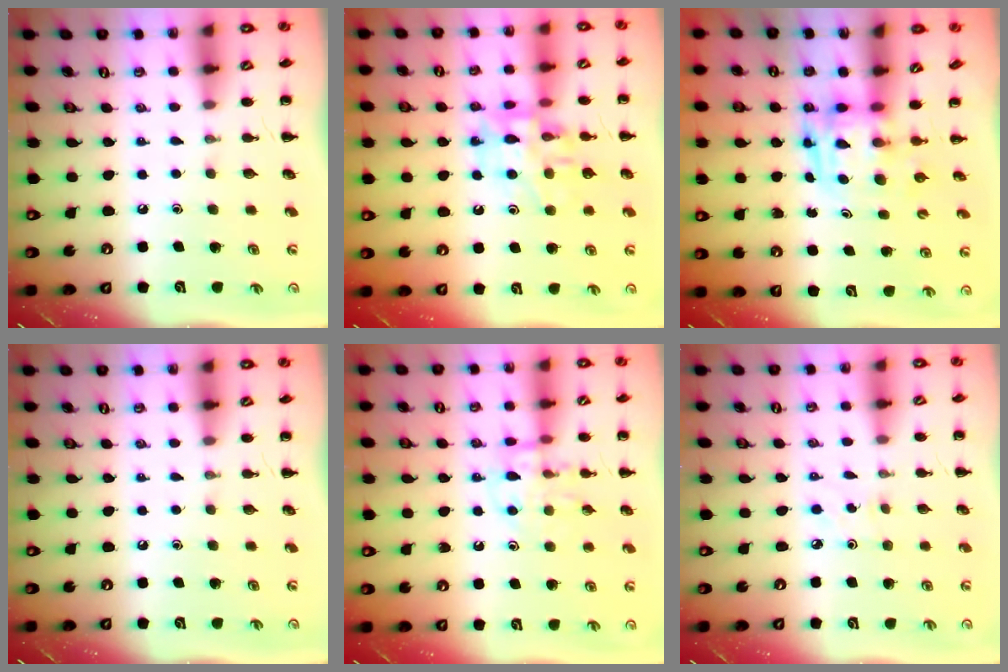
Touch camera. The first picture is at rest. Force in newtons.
{"total": 12.8, "press": 12.6, "slide": 1.8}
{"total": 3.8, "press": 3.7, "slide": 0.7}
{"total": 0.0}
{"total": 12.7, "press": 12.6, "slide": 0.8}
{"total": 2.1, "press": 2.0, "slide": 0.7}